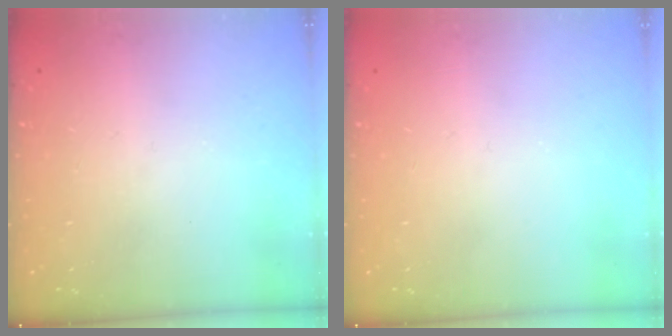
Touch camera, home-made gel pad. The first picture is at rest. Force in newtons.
{"total": 0.0}